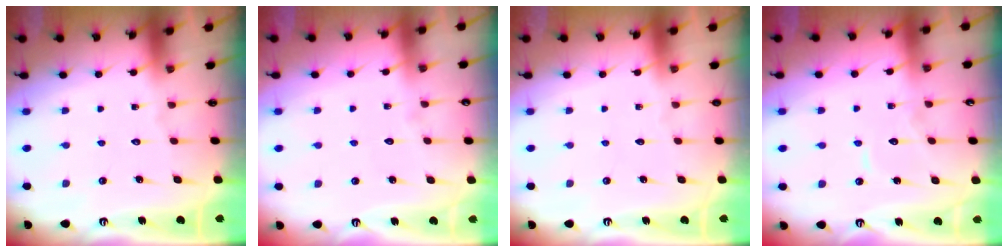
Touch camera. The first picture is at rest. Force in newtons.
{"total": 1.8, "press": 1.8, "slide": 0.1}
{"total": 0.0}
{"total": 6.7, "press": 6.7, "slide": 0.6}